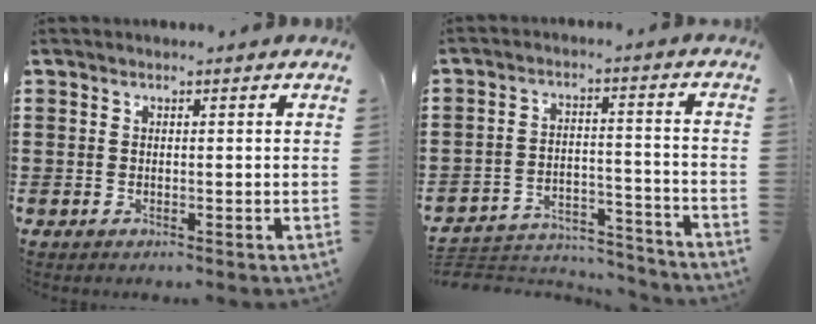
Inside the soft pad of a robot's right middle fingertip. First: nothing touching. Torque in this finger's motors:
{"motor_torque": [0.74, -0.06, -0.05, 0.01]}